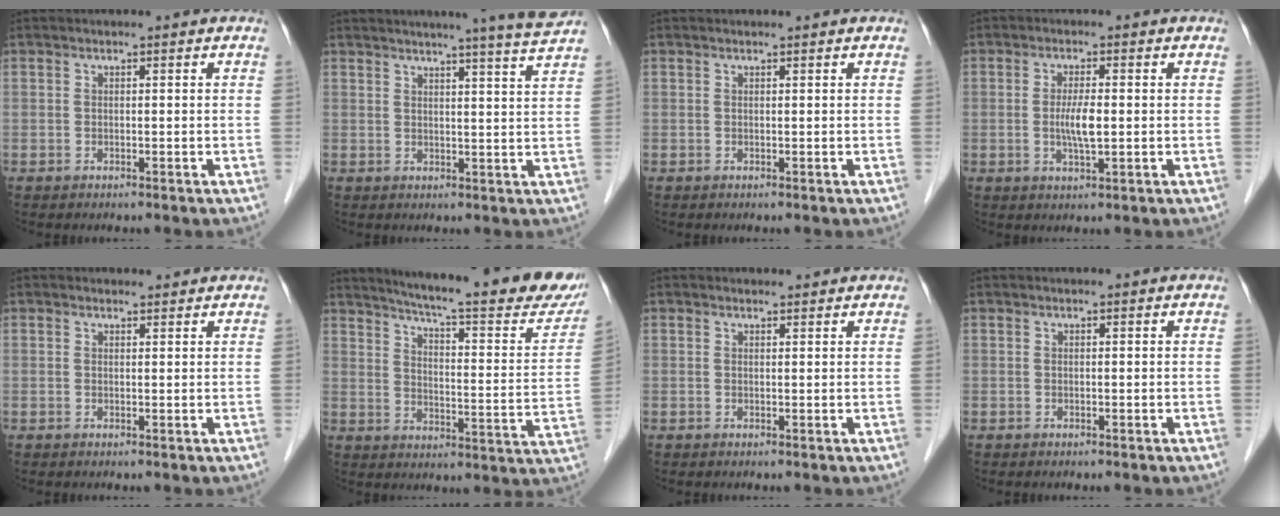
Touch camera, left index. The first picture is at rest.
{"total": 9.0, "force": [8.1, -2.1, 3.3], "torque": [-0.045, -0.025, 0.087]}
{"total": 0.0}
{"total": 4.0, "force": [-0.3, 0.6, 3.9], "torque": [-0.080, -0.005, -0.004]}
{"total": 1.2, "force": [1.1, 0.5, -0.1], "torque": [-0.009, 0.004, 0.015]}
{"total": 25.4, "force": [22.1, 2.0, 12.4], "torque": [-0.182, -0.065, 0.273]}
{"total": 1.0, "force": [1.0, 0.3, 0.0], "torque": [-0.012, 0.004, 0.014]}
{"total": 0.0}